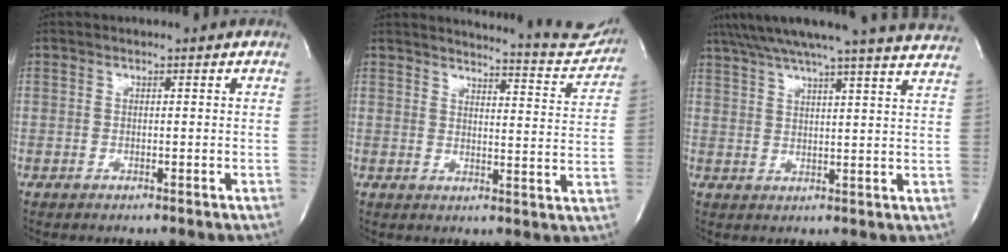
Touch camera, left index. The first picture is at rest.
{"total": 14.0, "force": [13.7, 1.3, 2.4], "torque": [-0.020, -0.070, 0.139]}
{"total": 24.4, "force": [22.1, 0.2, 10.4], "torque": [-0.174, -0.020, 0.278]}